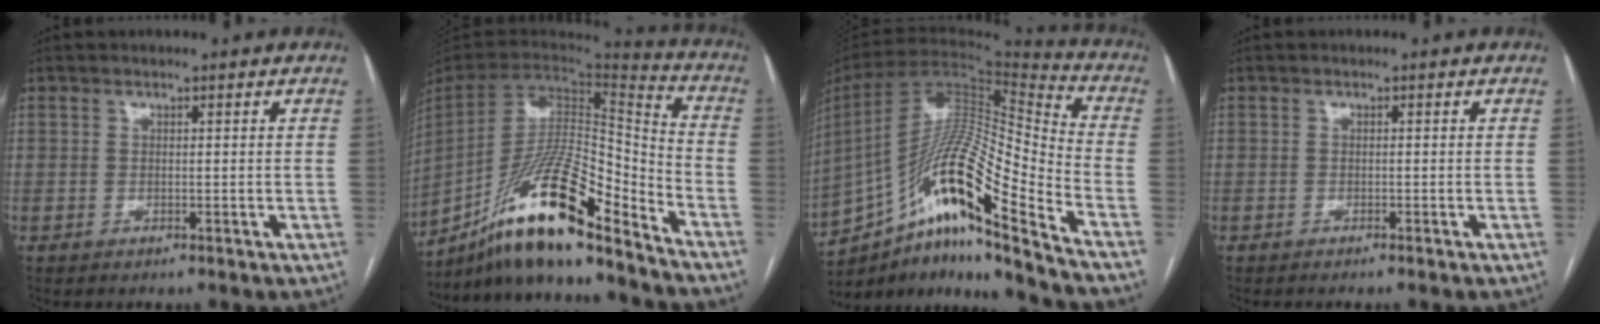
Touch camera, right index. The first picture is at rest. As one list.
[{"total": 20.6, "force": [-15.6, 1.8, 13.3], "torque": [-0.262, -0.002, -0.285]}, {"total": 21.6, "force": [-14.2, 1.2, 16.3], "torque": [-0.305, 0.007, -0.257]}, {"total": 1.2, "force": [-1.1, -0.2, 0.5], "torque": [-0.005, 0.000, -0.014]}]